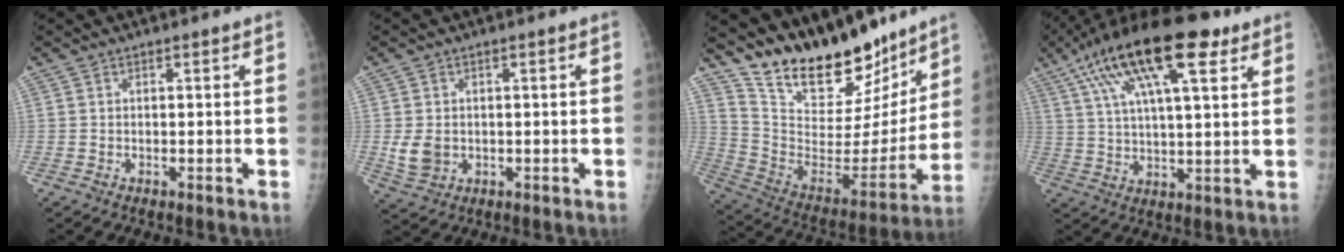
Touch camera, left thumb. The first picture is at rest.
{"total": 4.6, "force": [-0.2, 3.6, 2.7], "torque": [-0.043, -0.007, 0.007]}
{"total": 24.2, "force": [19.8, 9.1, 10.5], "torque": [-0.135, -0.107, 0.322]}
{"total": 20.3, "force": [10.3, 6.8, 16.1], "torque": [-0.277, 0.000, 0.173]}